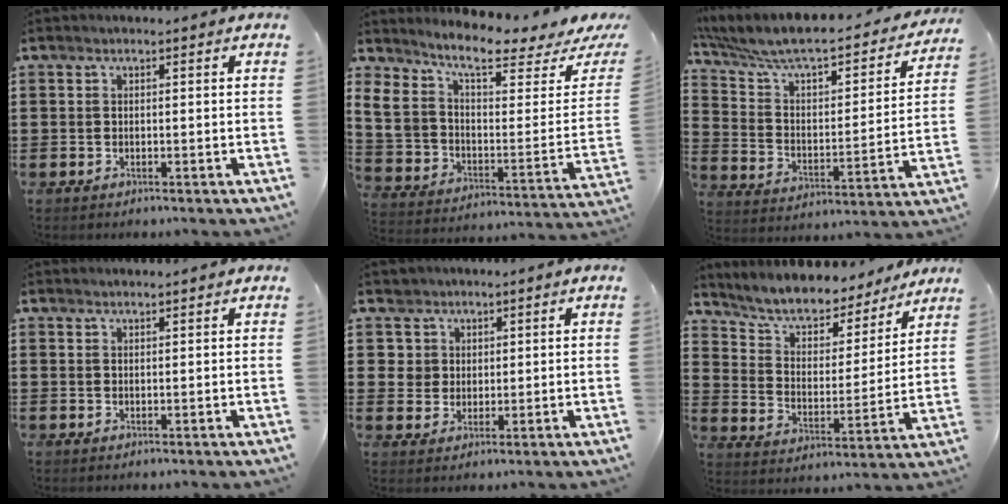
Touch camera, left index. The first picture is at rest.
{"total": 6.5, "force": [4.4, 2.7, 4.0], "torque": [-0.104, -0.036, 0.075]}
{"total": 6.7, "force": [5.7, 1.4, 3.2], "torque": [-0.091, -0.052, 0.092]}
{"total": 0.9, "force": [0.9, -0.1, 0.1], "torque": [-0.003, -0.002, 0.019]}
{"total": 4.3, "force": [2.0, 3.9, -0.1], "torque": [-0.014, 0.010, 0.035]}
{"total": 6.5, "force": [6.0, 1.9, 1.5], "torque": [-0.063, -0.043, 0.103]}